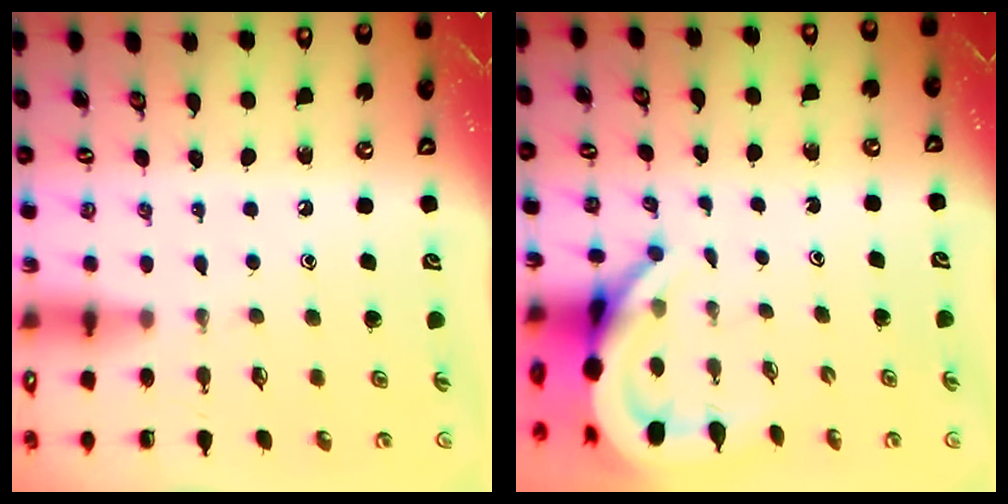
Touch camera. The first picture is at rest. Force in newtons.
{"total": 7.5, "press": 7.5, "slide": 0.7}